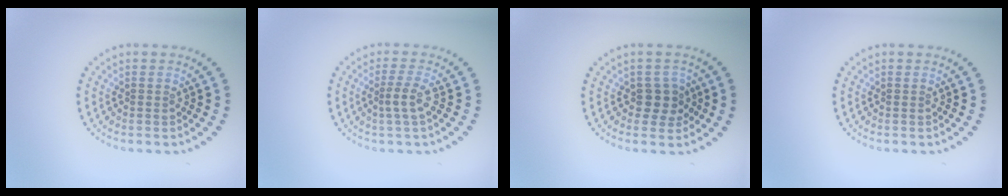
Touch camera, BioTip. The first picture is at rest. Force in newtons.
{"total": 2.0, "press": 1.5, "slide": 1.4}
{"total": 2.2, "press": 2.1, "slide": 0.8}
{"total": 0.0}